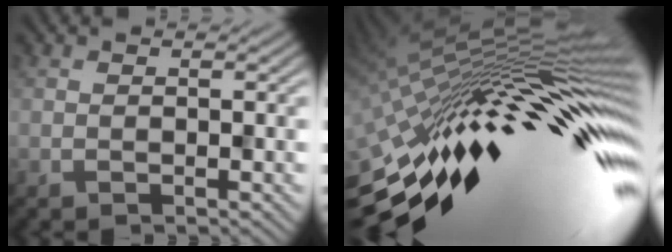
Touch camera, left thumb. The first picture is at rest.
{"total": 18.9, "force": [-1.8, 4.1, 18.3], "torque": [-0.317, 0.006, -0.058]}